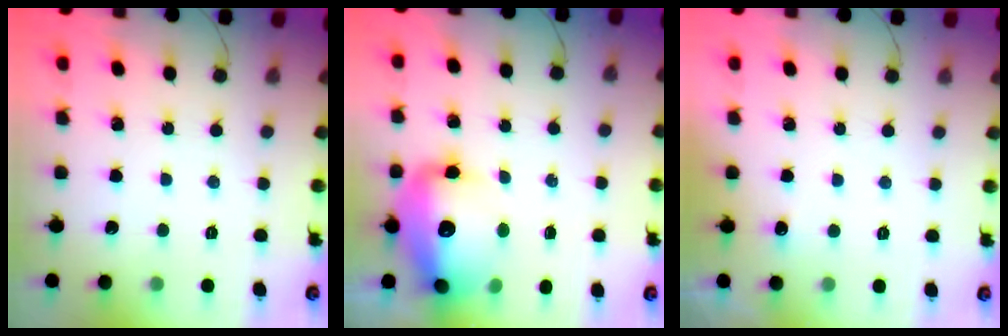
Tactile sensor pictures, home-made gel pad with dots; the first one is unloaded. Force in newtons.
{"total": 17.3, "press": 16.8, "slide": 3.9}
{"total": 2.8, "press": 2.6, "slide": 1.1}